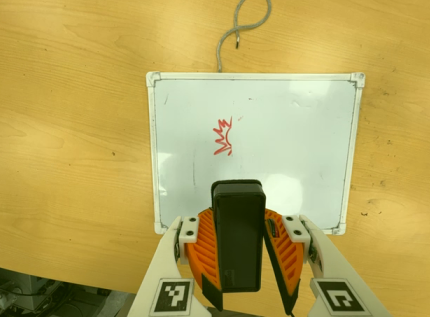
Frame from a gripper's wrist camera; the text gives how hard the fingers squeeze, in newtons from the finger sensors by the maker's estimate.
{"total": 8.5, "left": 8.5, "right": 8.5}